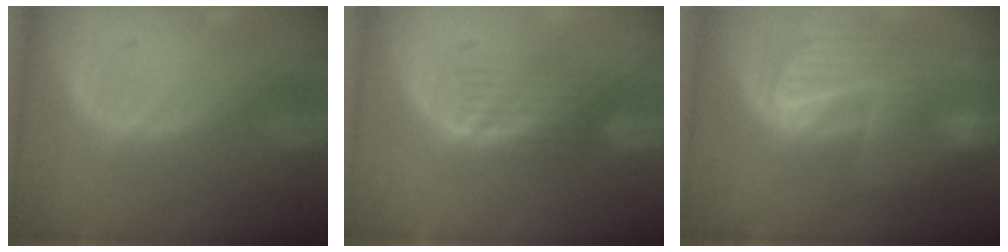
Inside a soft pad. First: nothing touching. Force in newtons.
{"total": 4.6, "press": 4.0, "slide": 2.3}
{"total": 10.1, "press": 8.8, "slide": 5.0}